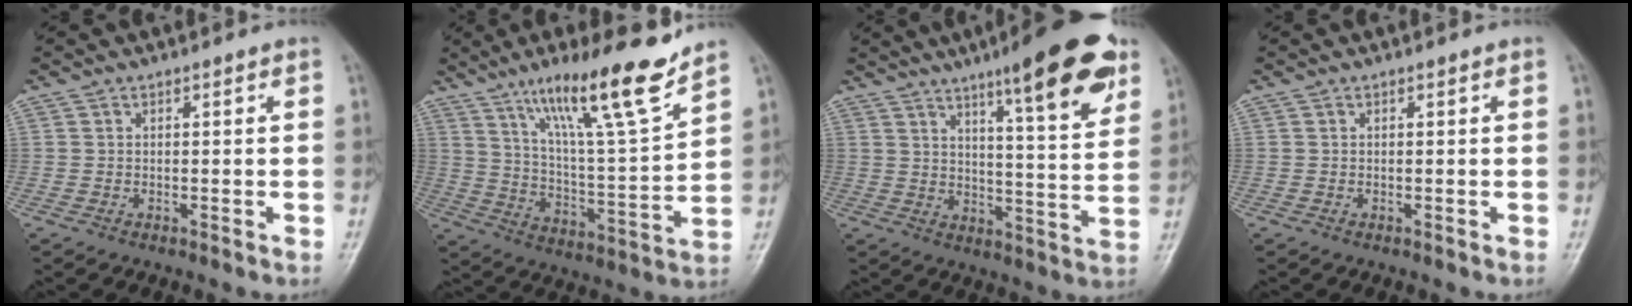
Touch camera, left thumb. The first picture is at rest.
{"total": 18.2, "force": [12.6, 2.1, 13.0], "torque": [-0.197, -0.070, 0.213]}
{"total": 17.7, "force": [10.4, 3.4, 13.9], "torque": [-0.168, -0.047, 0.150]}
{"total": 0.0}